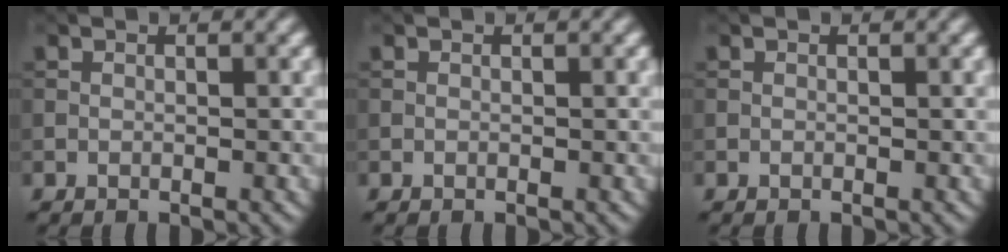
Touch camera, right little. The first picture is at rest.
{"total": 0.0}
{"total": 0.0}